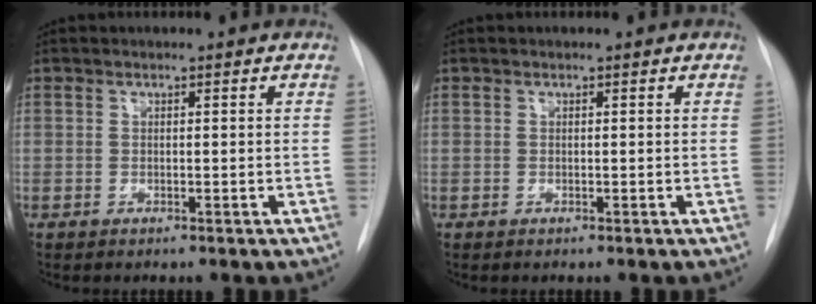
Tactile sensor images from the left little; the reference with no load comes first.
{"total": 0.0}